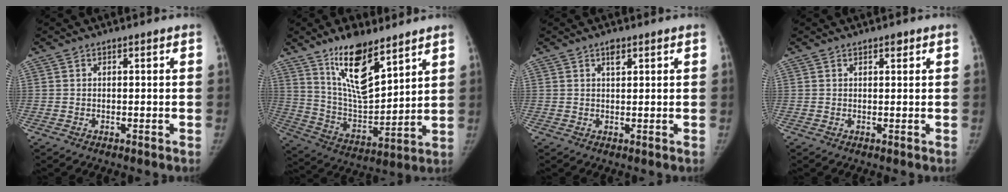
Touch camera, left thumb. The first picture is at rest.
{"total": 16.1, "force": [10.5, 5.8, 10.8], "torque": [-0.158, -0.068, 0.203]}
{"total": 2.0, "force": [1.2, 1.0, 1.3], "torque": [-0.015, -0.005, 0.019]}
{"total": 1.3, "force": [0.9, 0.6, 0.8], "torque": [-0.004, -0.003, 0.011]}